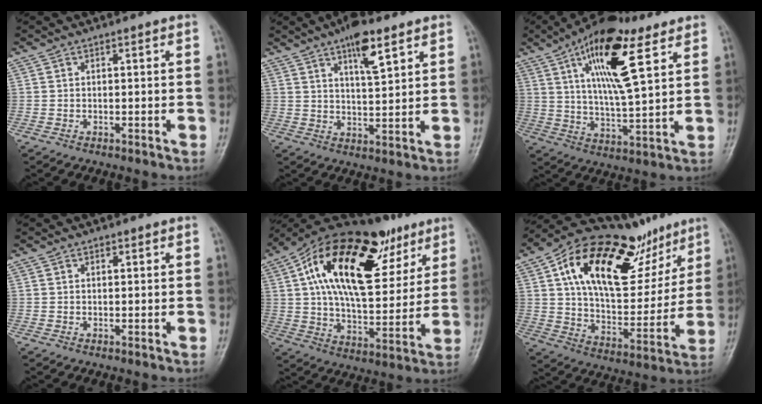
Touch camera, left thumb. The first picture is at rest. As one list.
[{"total": 8.4, "force": [5.0, 2.6, 6.2], "torque": [-0.089, -0.027, 0.080]}, {"total": 18.3, "force": [8.5, 6.1, 15.1], "torque": [-0.237, -0.024, 0.143]}, {"total": 0.9, "force": [0.5, 0.7, 0.4], "torque": [-0.002, -0.002, 0.007]}, {"total": 29.4, "force": [12.7, 14.5, 22.2], "torque": [-0.340, -0.001, 0.206]}, {"total": 28.6, "force": [14.8, 13.9, 20.2], "torque": [-0.280, -0.014, 0.245]}]